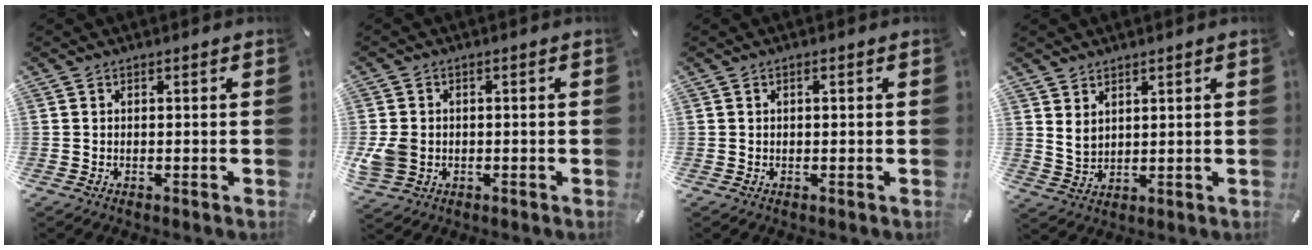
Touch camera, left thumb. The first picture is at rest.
{"total": 5.5, "force": [-0.8, 4.7, 2.7], "torque": [-0.068, 0.006, -0.012]}
{"total": 0.8, "force": [0.2, 0.5, 0.7], "torque": [-0.013, 0.003, 0.002]}
{"total": 4.1, "force": [2.8, 2.8, 1.1], "torque": [-0.029, -0.005, 0.055]}